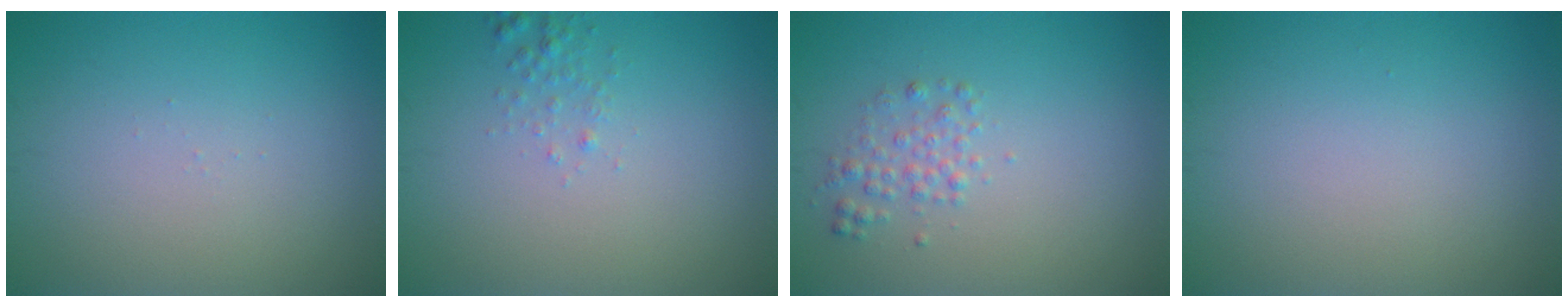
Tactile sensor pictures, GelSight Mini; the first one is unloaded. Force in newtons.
{"total": 0.9, "press": 0.9, "slide": 0.1}
{"total": 1.6, "press": 1.6, "slide": 0.0}
{"total": 0.0}